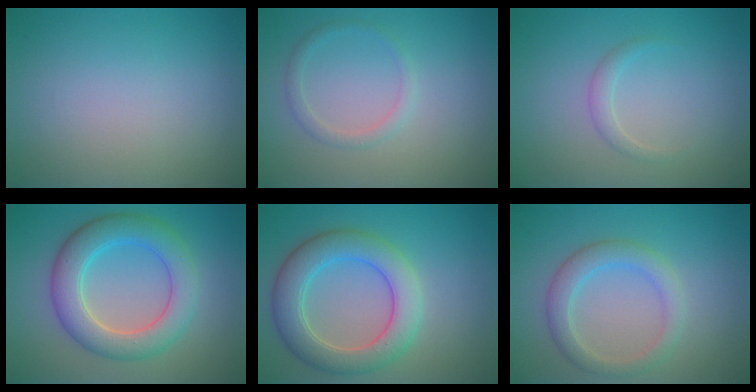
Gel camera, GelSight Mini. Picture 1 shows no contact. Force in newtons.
{"total": 1.3, "press": 1.3, "slide": 0.1}
{"total": 1.1, "press": 1.1, "slide": 0.1}
{"total": 6.1, "press": 6.1, "slide": 0.3}
{"total": 5.9, "press": 5.9, "slide": 0.2}
{"total": 3.1, "press": 3.1, "slide": 0.1}